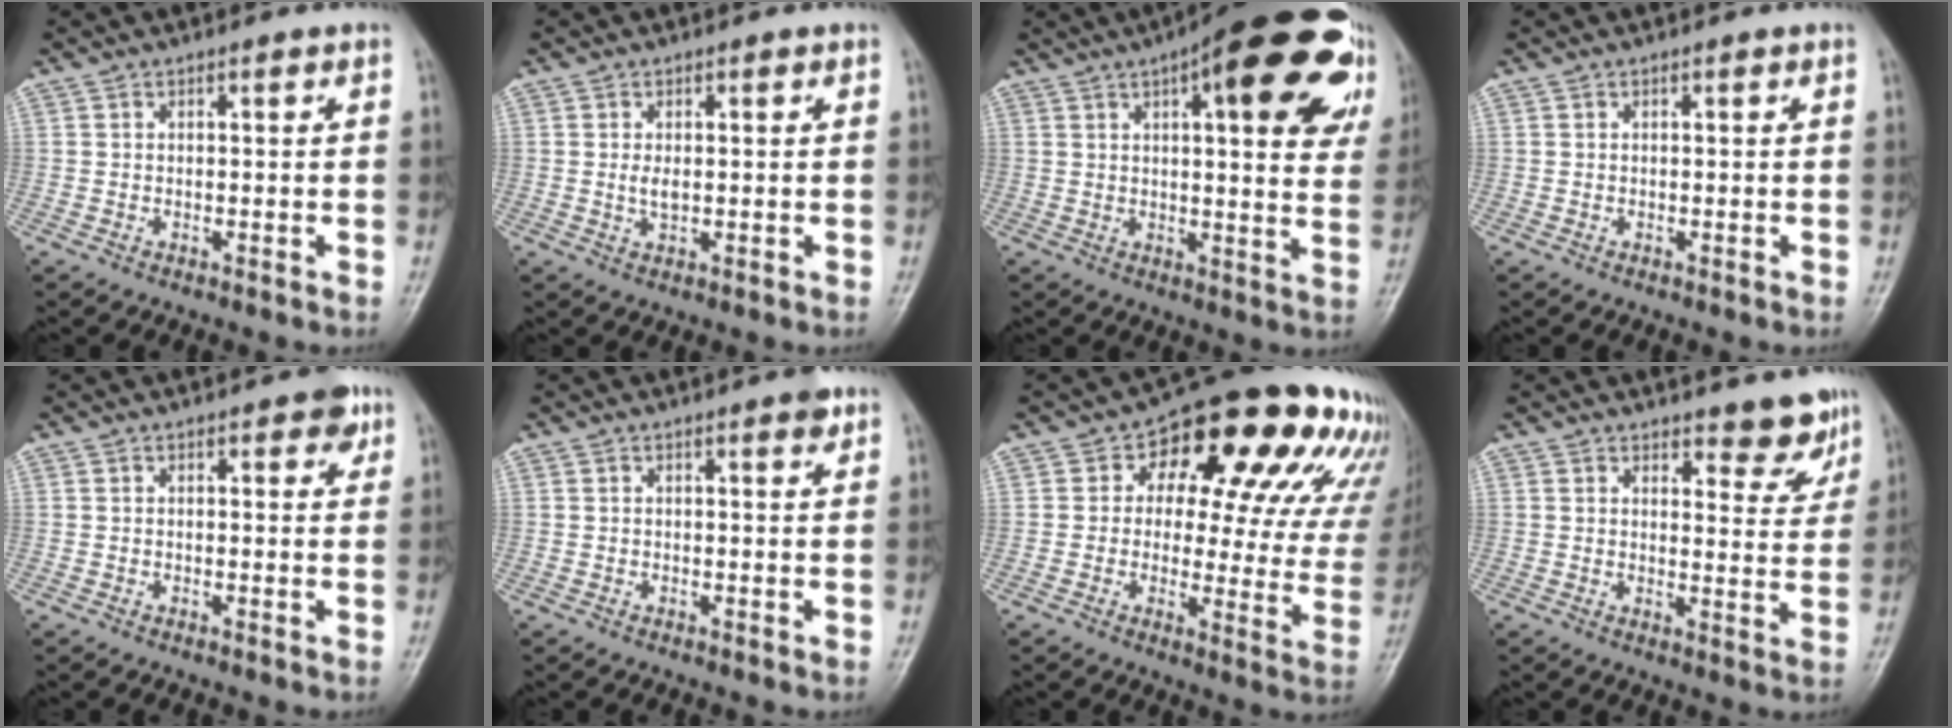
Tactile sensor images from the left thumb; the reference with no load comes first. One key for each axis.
{"total": 2.2, "fx": 0.1, "fy": 1.2, "fz": 1.8, "tx": -0.034, "ty": -0.004, "tz": 0.002}
{"total": 24.8, "fx": 10.8, "fy": 7.9, "fz": 21.0, "tx": -0.244, "ty": -0.002, "tz": 0.137}
{"total": 0.0}
{"total": 3.0, "fx": 1.5, "fy": 1.6, "fz": 2.0, "tx": -0.007, "ty": -0.003, "tz": 0.014}
{"total": 1.8, "fx": 1.1, "fy": 0.7, "fz": 1.3, "tx": -0.013, "ty": -0.003, "tz": 0.011}
{"total": 22.4, "fx": 10.9, "fy": 11.6, "fz": 15.8, "tx": -0.160, "ty": -0.001, "tz": 0.129}
{"total": 6.5, "fx": 5.1, "fy": 2.7, "fz": 3.0, "tx": -0.003, "ty": -0.037, "tz": 0.064}